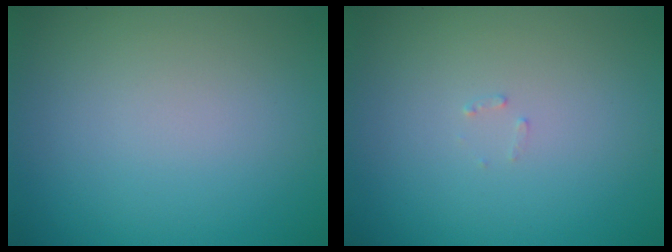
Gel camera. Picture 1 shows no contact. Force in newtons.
{"total": 0.6, "press": 0.6, "slide": 0.1}